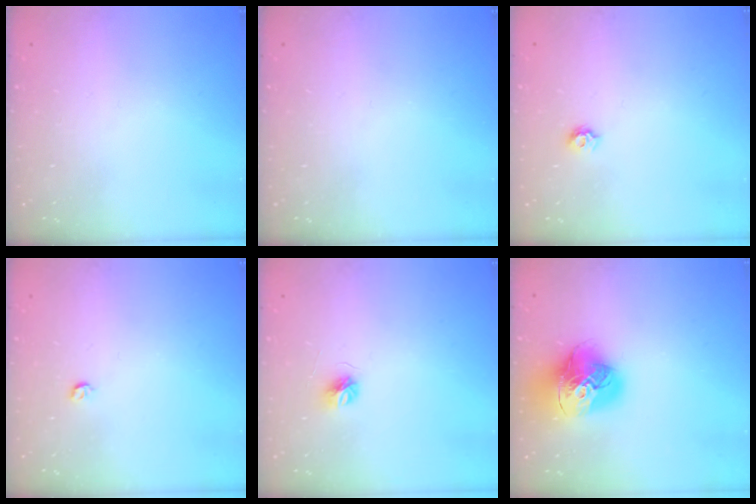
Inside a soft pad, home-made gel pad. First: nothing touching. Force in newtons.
{"total": 0.0}
{"total": 5.9, "press": 5.8, "slide": 0.7}
{"total": 3.2, "press": 3.2, "slide": 0.4}
{"total": 4.5, "press": 4.5, "slide": 0.4}
{"total": 19.2, "press": 19.1, "slide": 2.2}